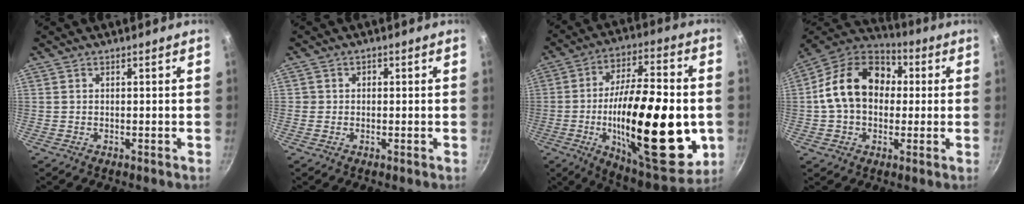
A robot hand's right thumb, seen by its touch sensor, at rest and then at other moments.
{"total": 1.3, "force": [-0.1, 1.3, 0.3], "torque": [0.006, 0.003, -0.004]}
{"total": 32.3, "force": [-5.1, 12.3, 29.4], "torque": [-0.446, 0.002, -0.073]}
{"total": 17.8, "force": [1.8, 13.3, 11.7], "torque": [-0.170, 0.036, 0.015]}